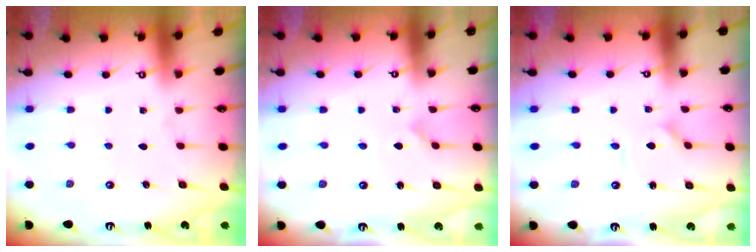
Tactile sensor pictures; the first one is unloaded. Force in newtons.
{"total": 2.4, "press": 2.4, "slide": 0.2}
{"total": 1.1, "press": 1.1, "slide": 0.0}